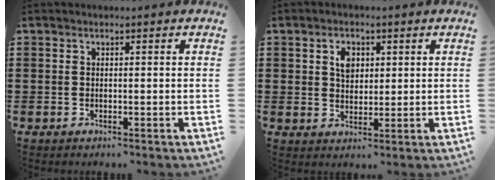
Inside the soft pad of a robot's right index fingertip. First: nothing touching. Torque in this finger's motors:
{"motor_torque": [0.02, 0.02, 0.11, 0.04]}